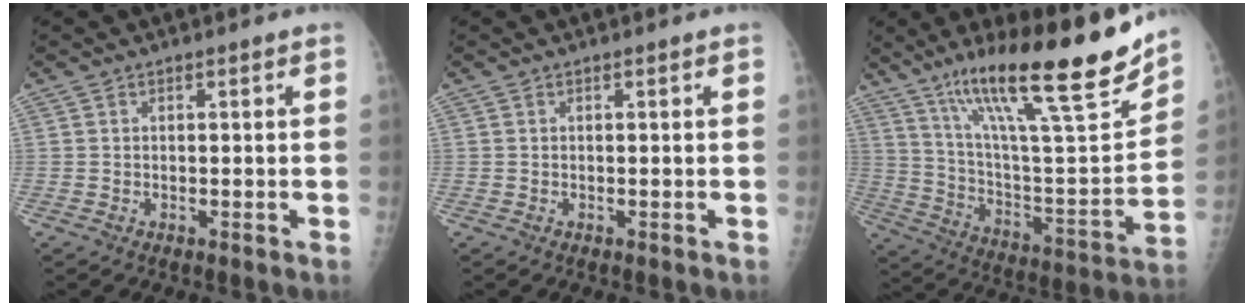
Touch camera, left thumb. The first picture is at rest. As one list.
[{"total": 0.0}, {"total": 27.9, "force": [18.3, 5.0, 20.4], "torque": [-0.310, -0.061, 0.310]}]